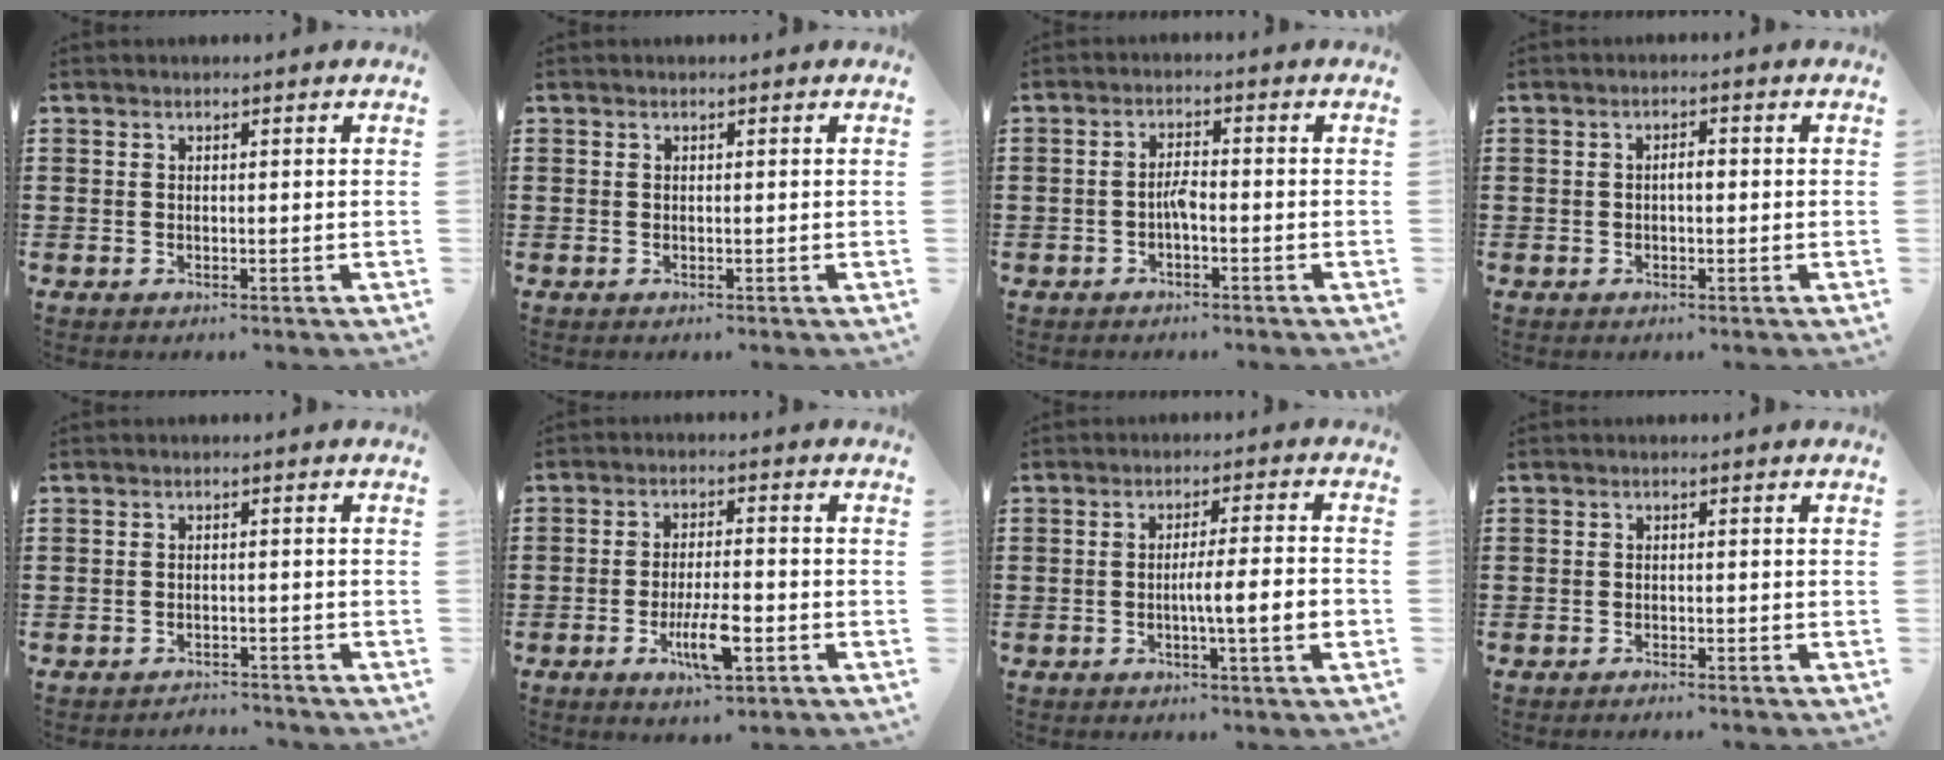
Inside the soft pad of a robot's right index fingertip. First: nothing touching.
{"total": 0.0}
{"total": 2.5, "force": [-1.0, 0.5, 2.3], "torque": [-0.050, 0.002, -0.022]}
{"total": 1.7, "force": [-0.2, 0.6, 1.6], "torque": [-0.030, 0.002, -0.005]}
{"total": 1.8, "force": [-1.8, 0.2, 0.0], "torque": [-0.006, 0.000, -0.040]}
{"total": 7.1, "force": [-2.9, 1.9, 6.3], "torque": [-0.127, -0.011, -0.052]}
{"total": 6.6, "force": [-1.5, 0.3, 6.4], "torque": [-0.108, -0.004, -0.029]}
{"total": 0.9, "force": [-0.9, 0.0, 0.1], "torque": [-0.005, 0.000, -0.019]}